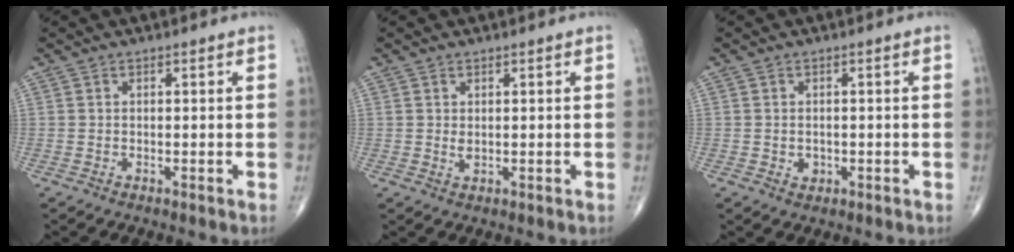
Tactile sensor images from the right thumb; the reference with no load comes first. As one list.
[{"total": 1.1, "force": [0.3, 0.6, 0.9], "torque": [-0.017, -0.004, 0.010]}, {"total": 1.6, "force": [-0.3, 1.4, 0.8], "torque": [-0.003, 0.003, 0.001]}]